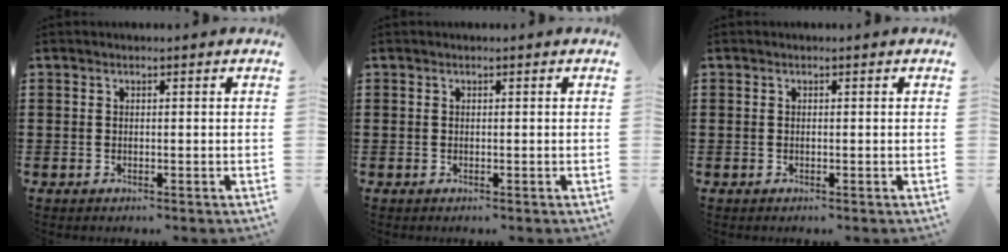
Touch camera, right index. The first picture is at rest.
{"total": 0.0}
{"total": 0.0}